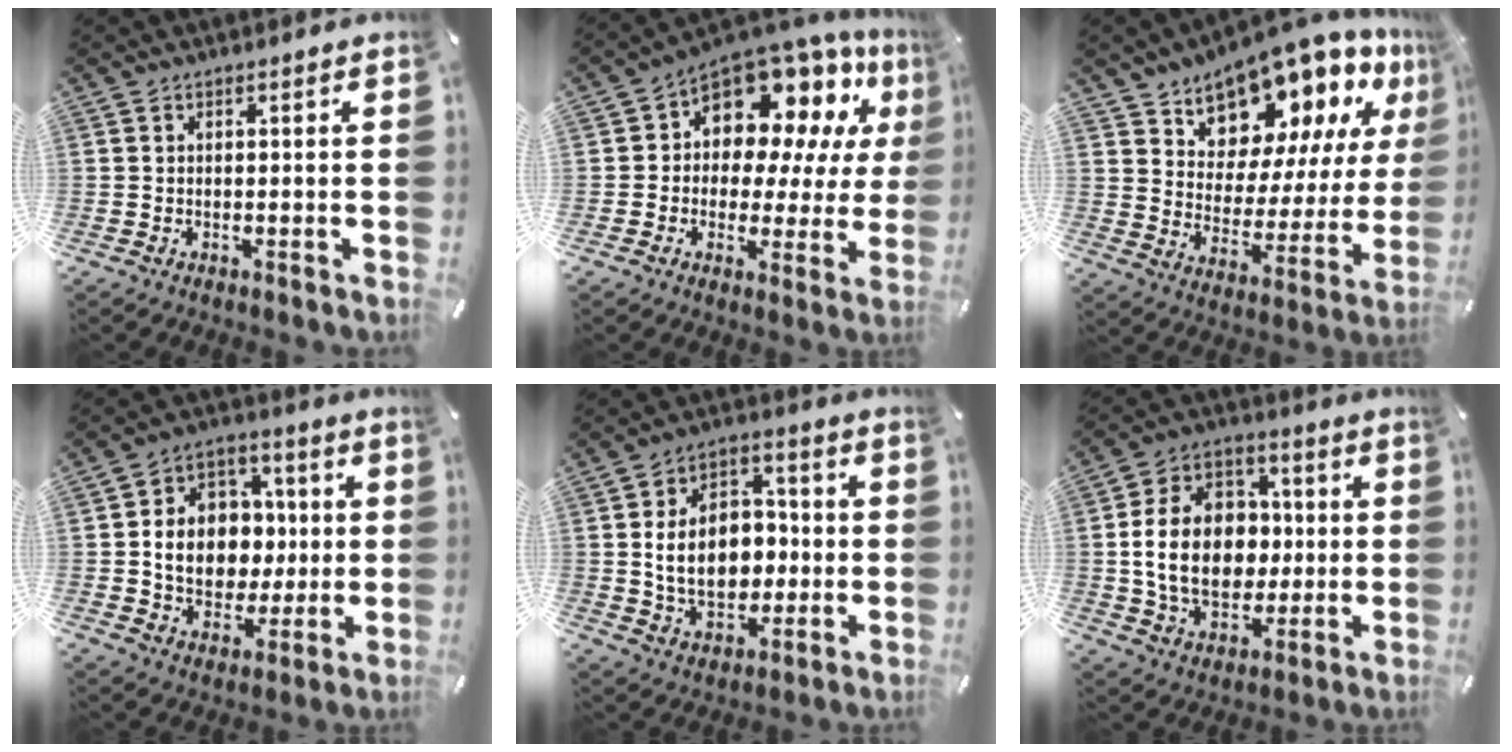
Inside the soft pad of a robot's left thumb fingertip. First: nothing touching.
{"total": 12.8, "force": [8.4, 7.9, 5.5], "torque": [-0.095, -0.076, 0.152]}
{"total": 13.8, "force": [12.2, 6.1, 1.8], "torque": [-0.038, -0.134, 0.213]}
{"total": 12.6, "force": [-0.3, 10.7, 6.6], "torque": [-0.118, 0.014, 0.004]}
{"total": 14.2, "force": [-0.6, 10.5, 9.6], "torque": [-0.168, 0.013, -0.008]}
{"total": 17.6, "force": [-0.3, 13.6, 11.2], "torque": [-0.232, 0.014, -0.002]}